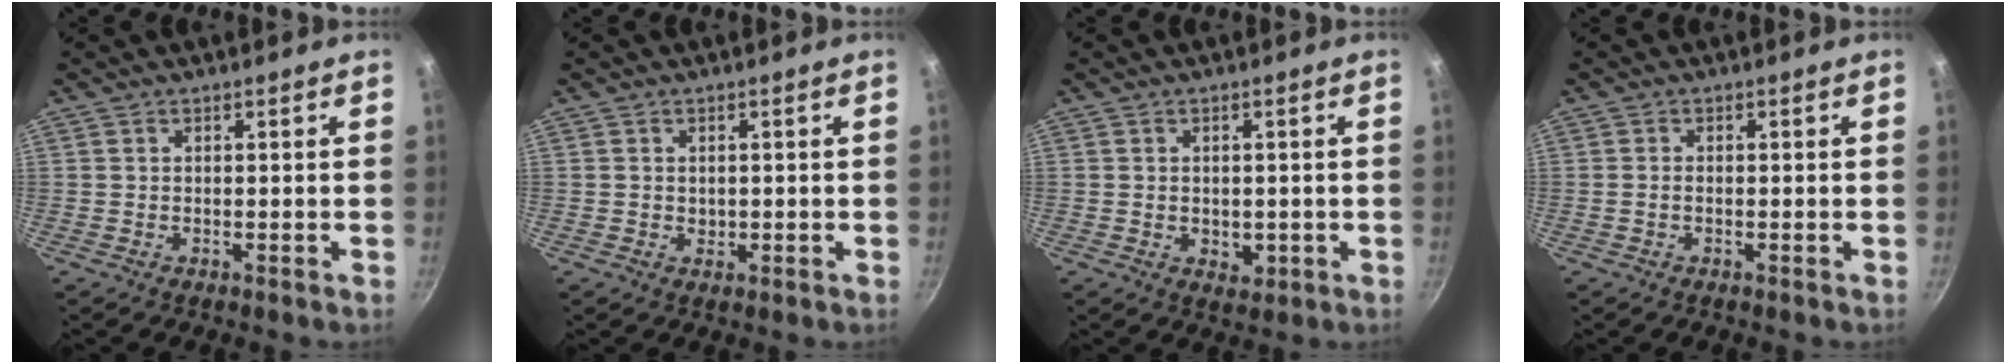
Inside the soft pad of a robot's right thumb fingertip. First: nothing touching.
{"total": 1.2, "force": [0.0, 1.0, 0.6], "torque": [-0.004, -0.001, 0.001]}
{"total": 3.2, "force": [-0.5, 2.4, 2.1], "torque": [-0.025, -0.005, -0.003]}
{"total": 0.8, "force": [-0.3, 0.5, 0.6], "torque": [-0.015, 0.005, -0.006]}